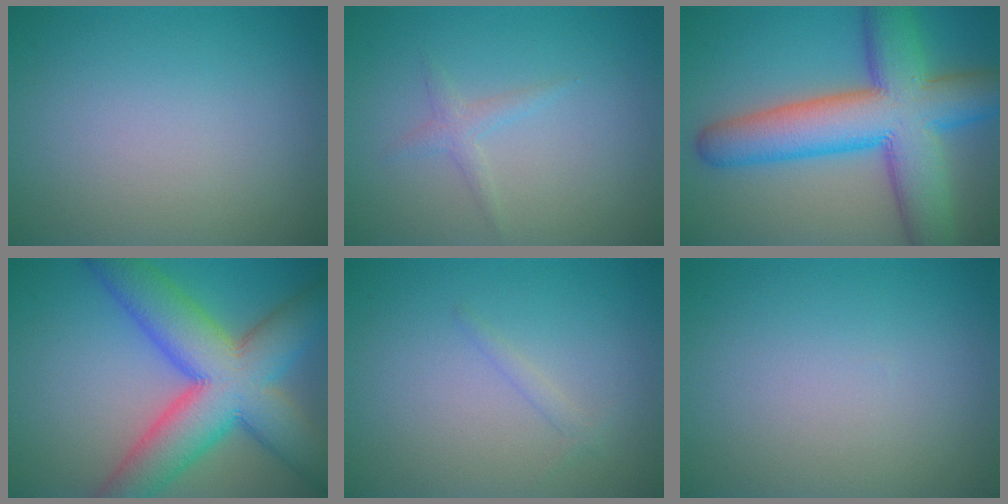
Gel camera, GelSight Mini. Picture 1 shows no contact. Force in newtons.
{"total": 1.2, "press": 1.2, "slide": 0.1}
{"total": 12.2, "press": 12.2, "slide": 0.4}
{"total": 11.9, "press": 11.9, "slide": 0.6}
{"total": 0.9, "press": 0.9, "slide": 0.0}
{"total": 0.0}